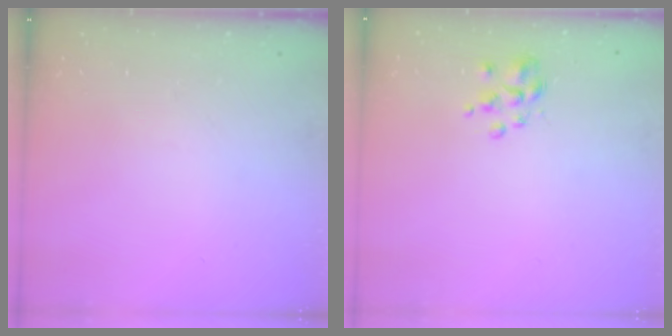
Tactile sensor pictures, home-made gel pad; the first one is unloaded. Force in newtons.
{"total": 2.6, "press": 2.5, "slide": 0.8}